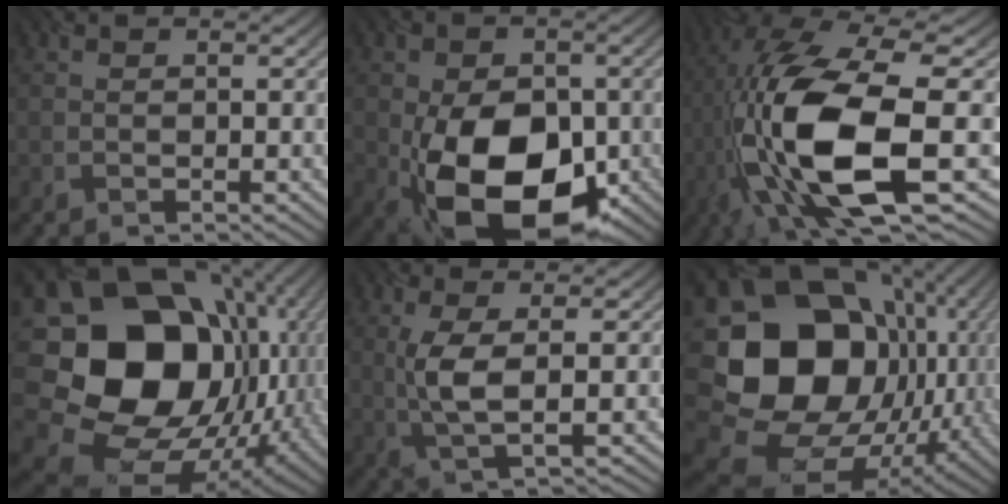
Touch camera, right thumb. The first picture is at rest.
{"total": 14.4, "force": [-4.4, 9.2, 10.1], "torque": [-0.170, -0.039, -0.066]}
{"total": 16.8, "force": [-3.5, 5.8, 15.4], "torque": [-0.327, -0.006, -0.046]}
{"total": 21.8, "force": [1.1, 18.2, 12.0], "torque": [-0.291, -0.032, 0.059]}
{"total": 5.0, "force": [0.3, 1.5, 4.7], "torque": [-0.113, -0.001, 0.007]}
{"total": 19.9, "force": [1.4, 16.5, 11.0], "torque": [-0.253, -0.030, 0.062]}